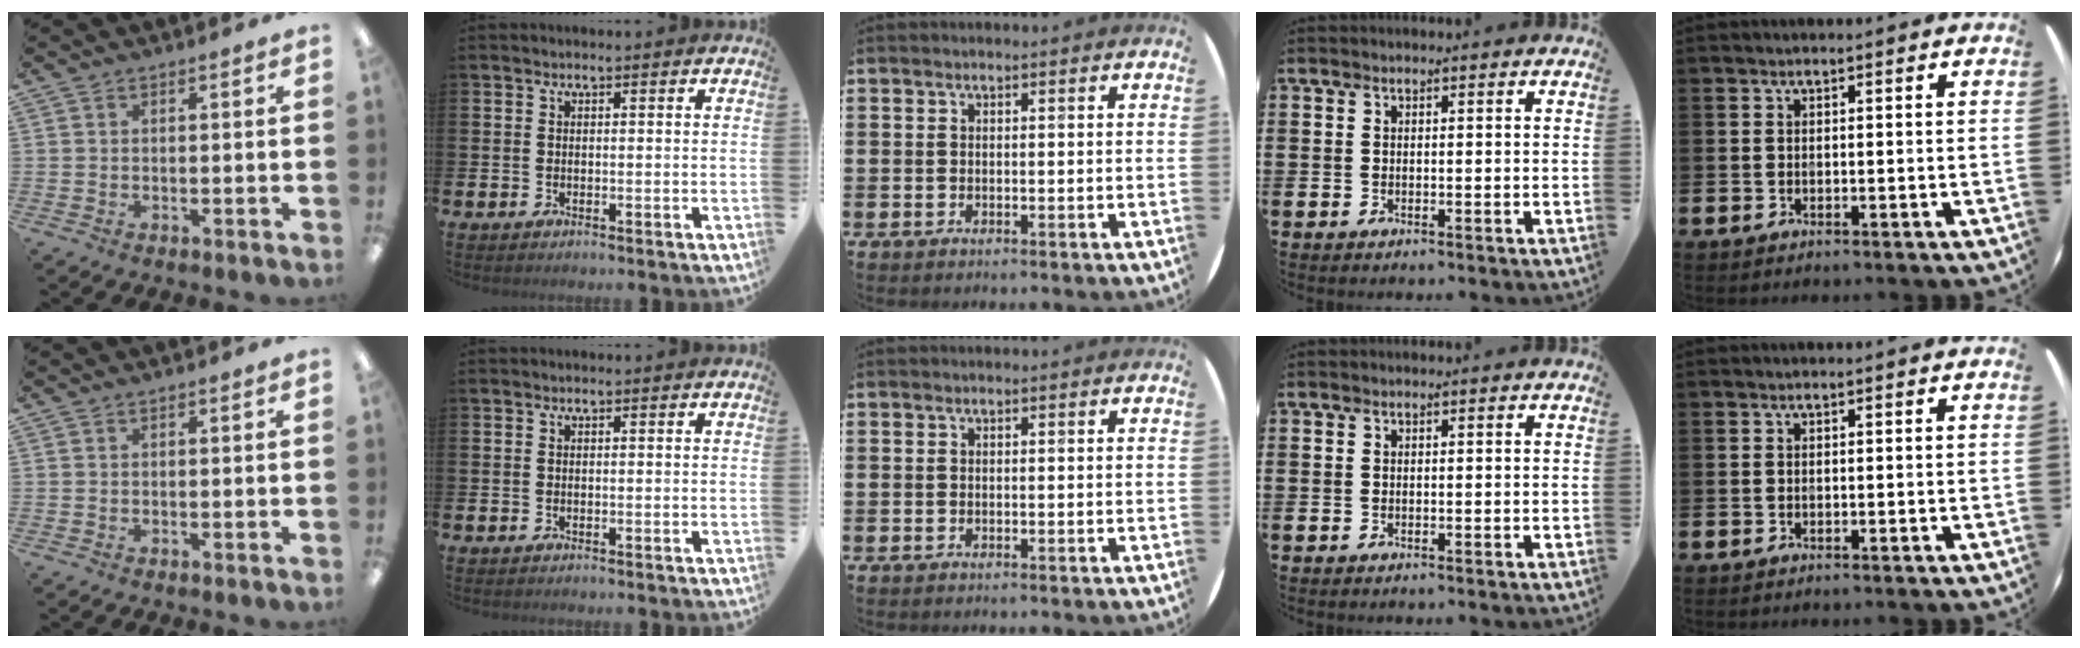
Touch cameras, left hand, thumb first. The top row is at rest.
{}